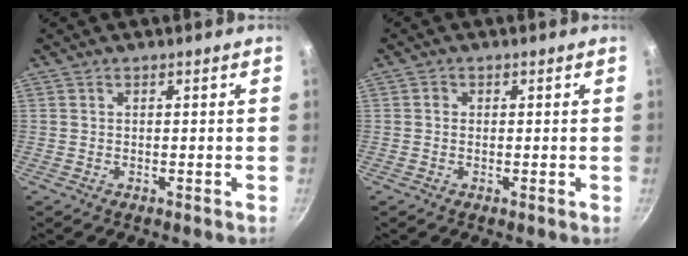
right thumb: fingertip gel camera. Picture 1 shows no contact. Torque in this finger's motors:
{"motor_torque": [2.59, 2.42, 0.01, 0.30, -0.04]}